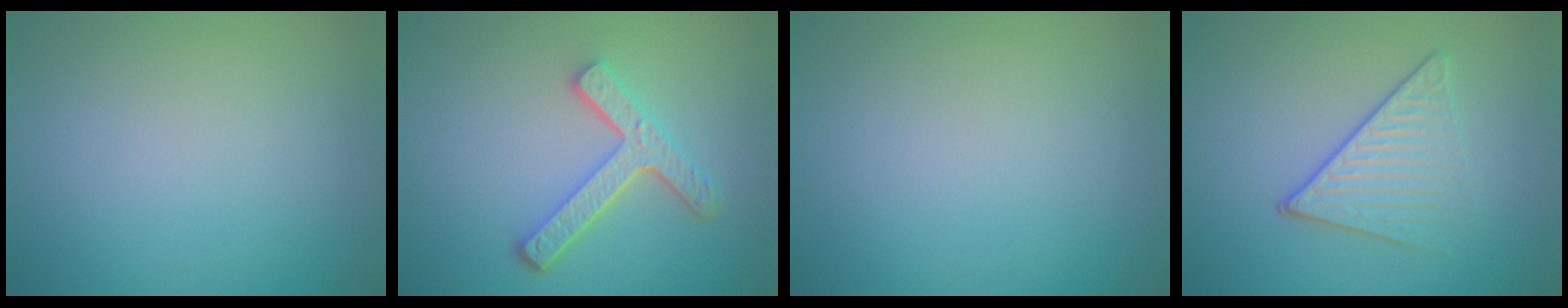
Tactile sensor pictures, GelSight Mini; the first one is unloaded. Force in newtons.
{"total": 4.4, "press": 3.3, "slide": 2.9}
{"total": 0.0}
{"total": 3.8, "press": 2.8, "slide": 2.5}